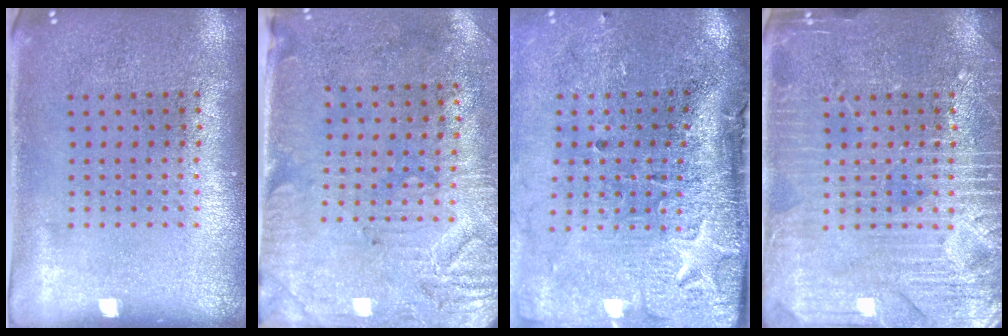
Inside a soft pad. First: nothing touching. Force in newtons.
{"total": 3.1, "press": 2.6, "slide": 1.6}
{"total": 4.5, "press": 3.5, "slide": 2.8}
{"total": 5.8, "press": 5.8, "slide": 0.7}